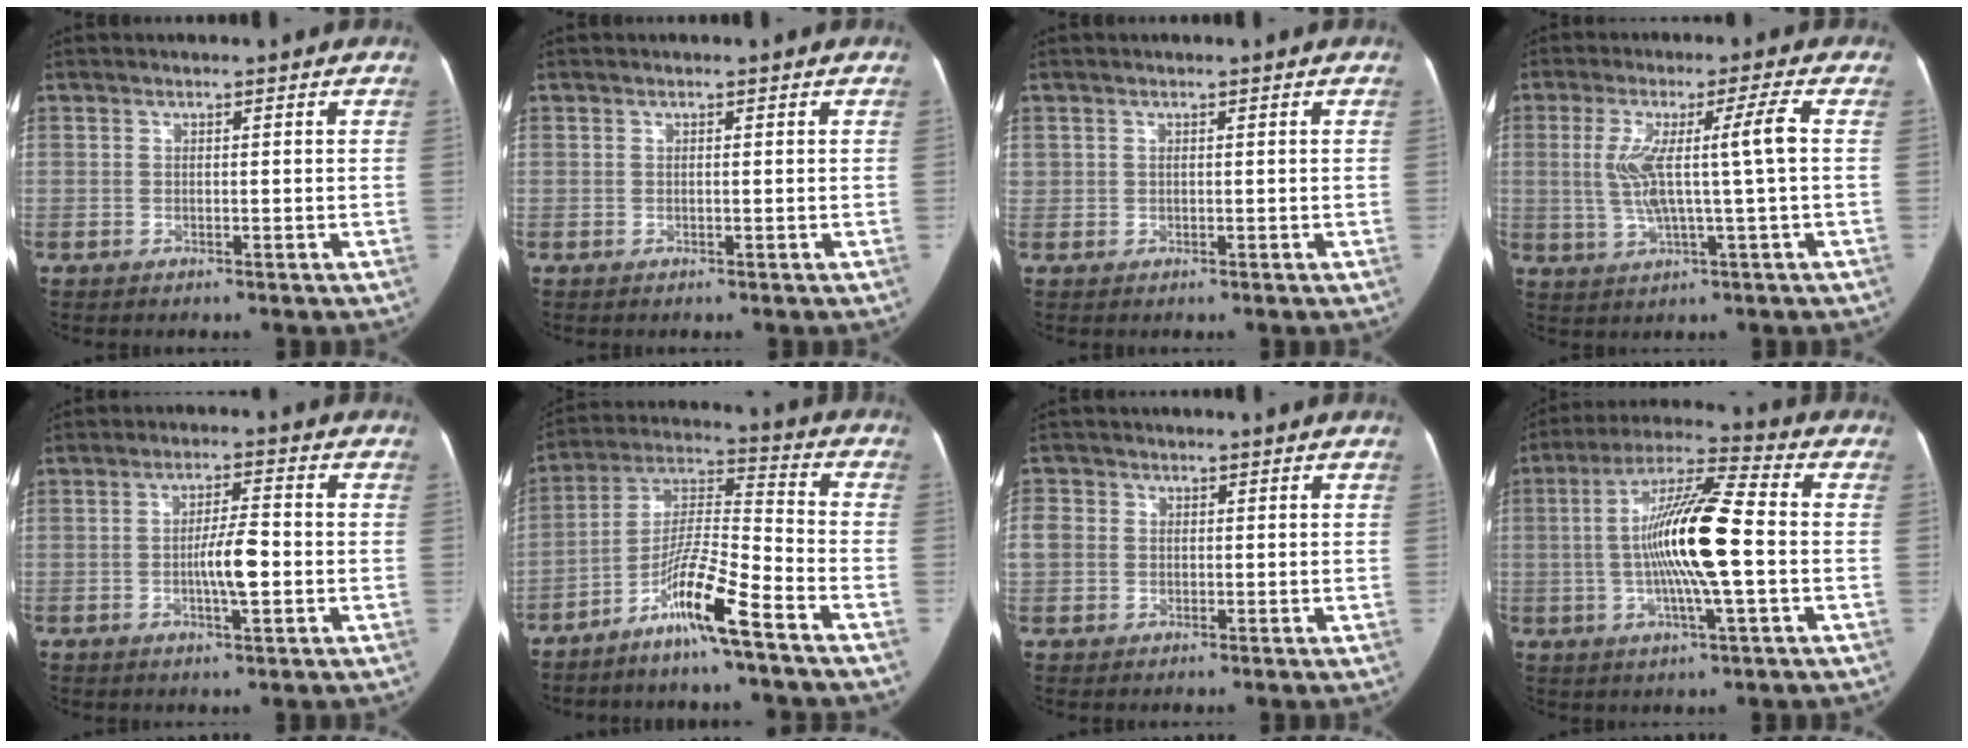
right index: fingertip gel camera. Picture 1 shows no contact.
{"total": 0.0}
{"total": 0.6, "force": [0.2, 0.5, 0.2], "torque": [0.001, 0.008, 0.004]}
{"total": 8.7, "force": [0.6, -0.8, 8.7], "torque": [-0.165, 0.007, 0.017]}
{"total": 5.6, "force": [-1.2, 0.9, 5.4], "torque": [-0.101, 0.002, -0.019]}
{"total": 11.8, "force": [-7.5, -0.1, 9.1], "torque": [-0.175, -0.004, -0.143]}
{"total": 4.3, "force": [0.3, 3.9, 1.8], "torque": [-0.051, 0.019, 0.008]}
{"total": 14.6, "force": [-1.2, 1.1, 14.5], "torque": [-0.271, 0.009, -0.026]}